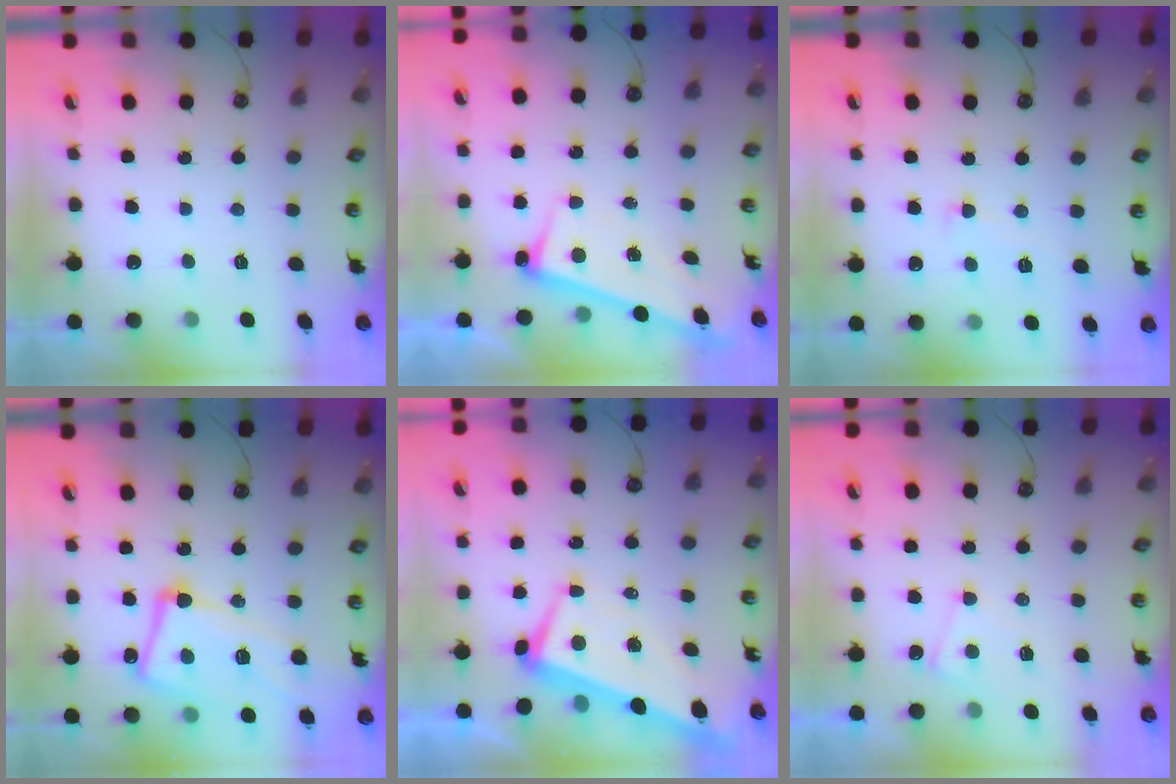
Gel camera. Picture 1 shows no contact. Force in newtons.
{"total": 2.8, "press": 2.7, "slide": 0.4}
{"total": 1.7, "press": 1.7, "slide": 0.5}
{"total": 12.6, "press": 12.5, "slide": 2.0}
{"total": 2.0, "press": 1.6, "slide": 1.2}
{"total": 1.6, "press": 1.6, "slide": 0.5}